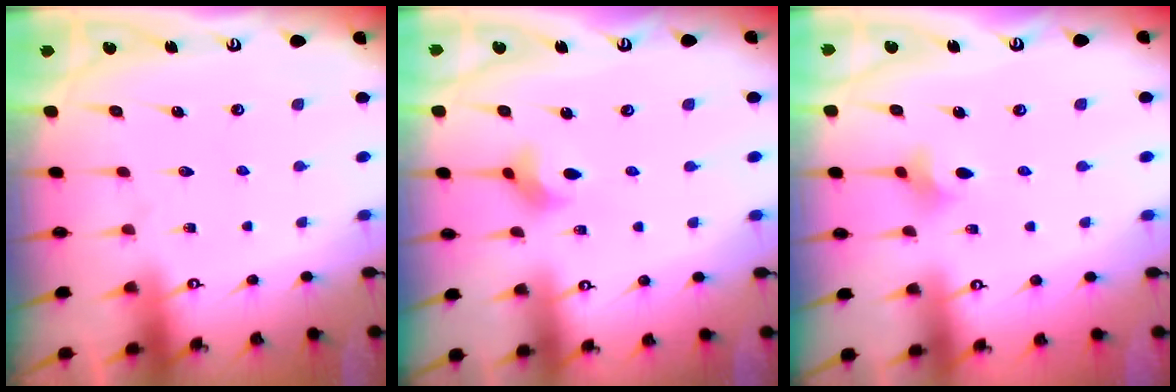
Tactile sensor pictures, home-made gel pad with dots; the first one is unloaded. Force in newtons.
{"total": 3.1, "press": 3.1, "slide": 0.4}
{"total": 4.3, "press": 4.2, "slide": 1.0}